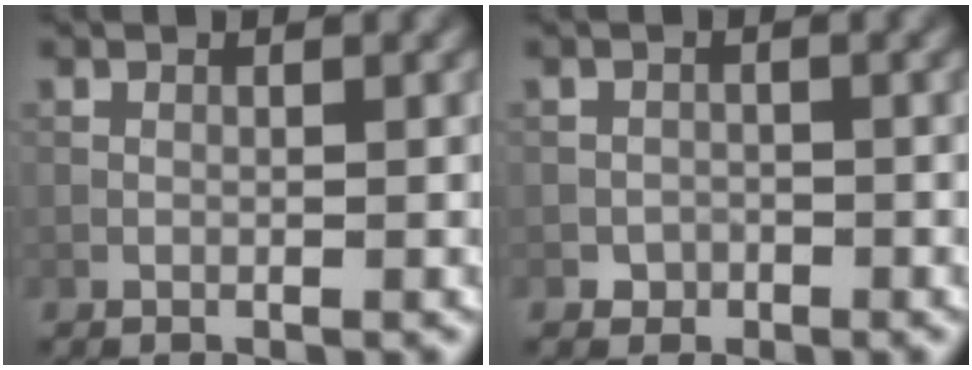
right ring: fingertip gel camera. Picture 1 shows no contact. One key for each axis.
{"total": 1.3, "fx": -0.7, "fy": 1.1, "fz": 0.0, "tx": 0.007, "ty": 0.004, "tz": -0.014}